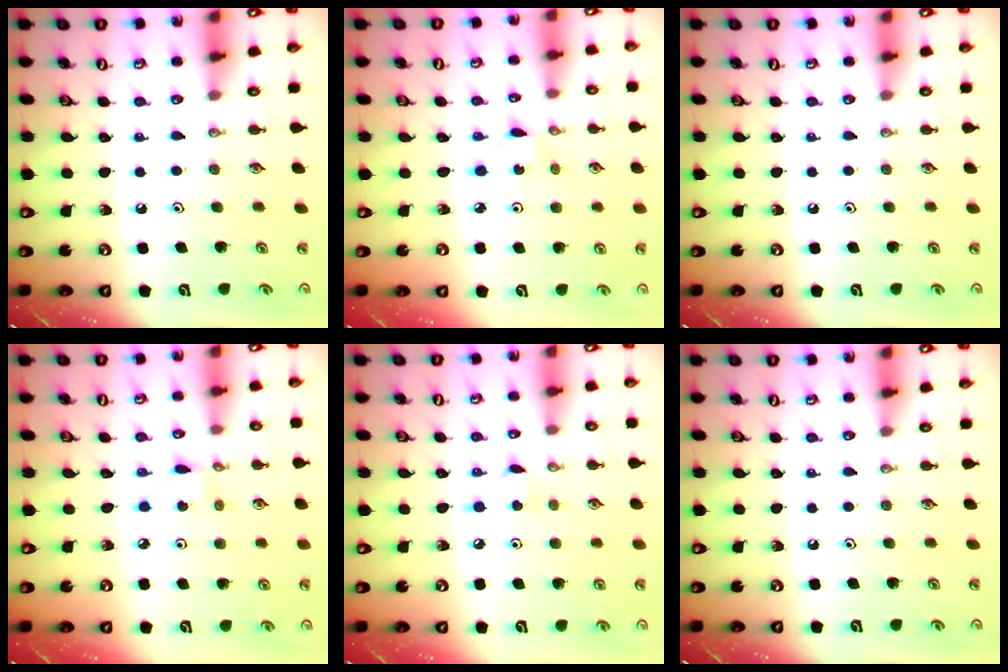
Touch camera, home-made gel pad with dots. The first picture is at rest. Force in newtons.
{"total": 2.2, "press": 2.2, "slide": 0.3}
{"total": 0.0}
{"total": 2.2, "press": 2.2, "slide": 0.1}
{"total": 3.7, "press": 3.7, "slide": 0.3}
{"total": 0.0}